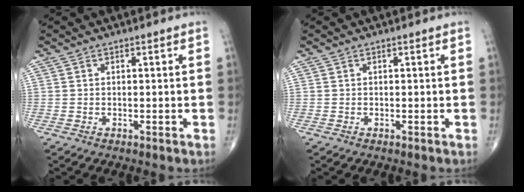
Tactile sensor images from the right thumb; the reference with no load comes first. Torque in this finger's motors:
{"motor_torque": [0.00, 0.00, 0.06, 0.06, 0.01]}